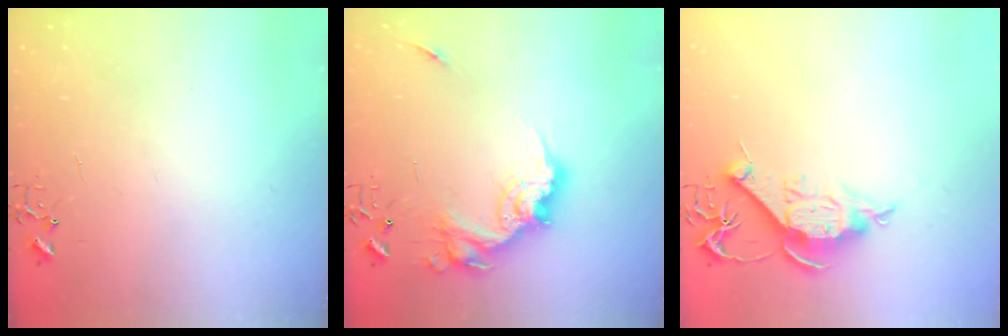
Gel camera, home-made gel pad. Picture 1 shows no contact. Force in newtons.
{"total": 17.5, "press": 17.4, "slide": 1.9}
{"total": 10.6, "press": 10.6, "slide": 0.4}